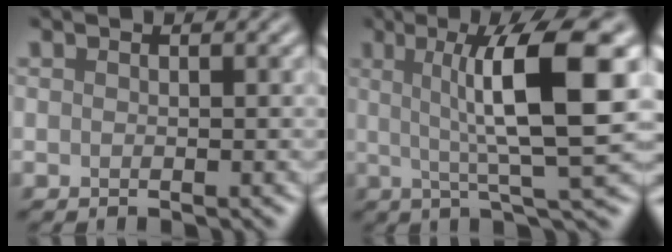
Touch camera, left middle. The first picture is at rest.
{"total": 9.8, "force": [1.8, 1.9, 9.4], "torque": [-0.125, 0.002, 0.030]}